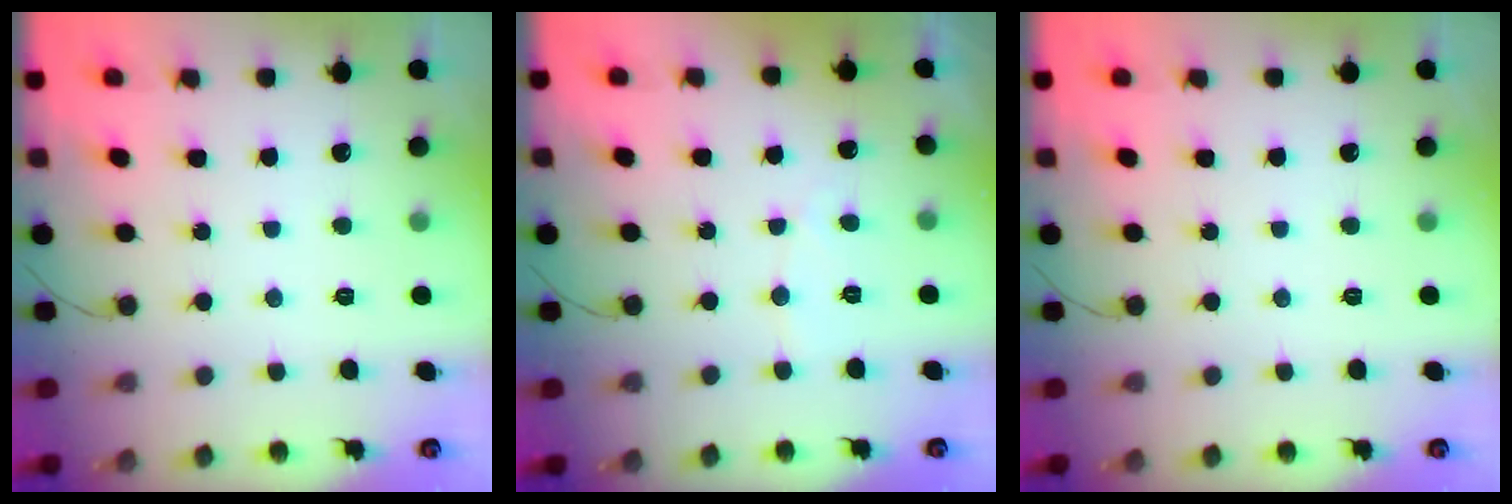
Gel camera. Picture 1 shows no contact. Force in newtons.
{"total": 2.6, "press": 2.6, "slide": 0.2}
{"total": 0.0}